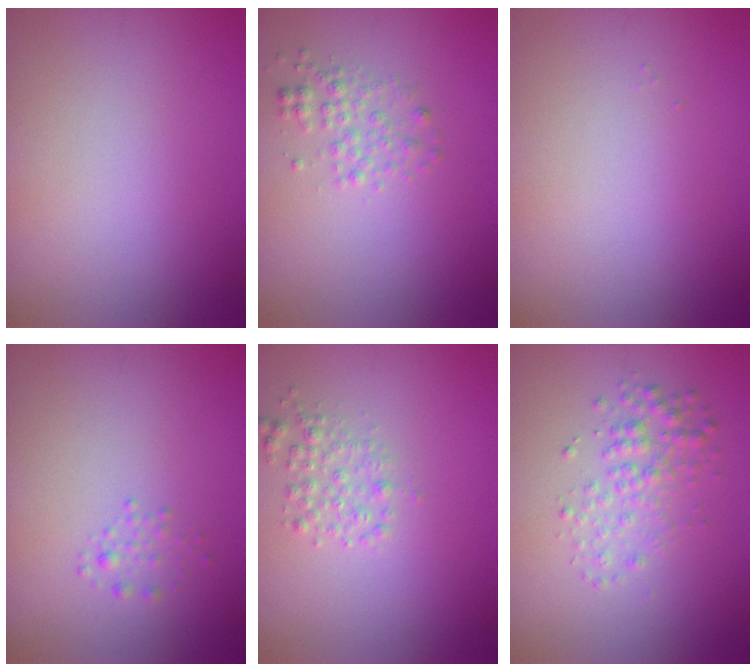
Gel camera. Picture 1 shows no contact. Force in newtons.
{"total": 1.7, "press": 1.7, "slide": 0.0}
{"total": 0.0}
{"total": 0.9, "press": 0.9, "slide": 0.1}
{"total": 1.7, "press": 1.7, "slide": 0.1}
{"total": 2.5, "press": 2.5, "slide": 0.0}